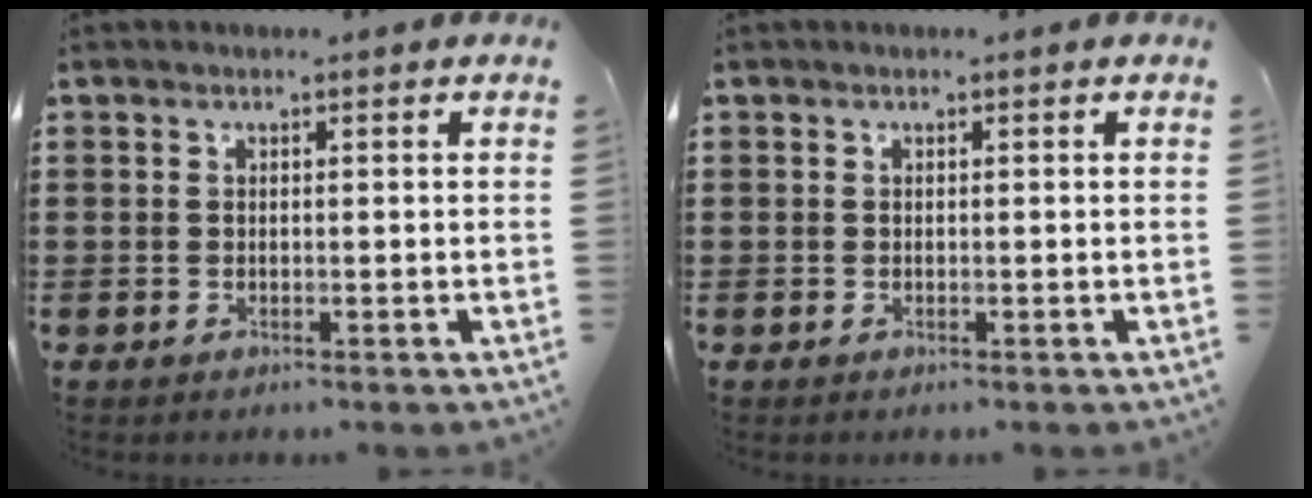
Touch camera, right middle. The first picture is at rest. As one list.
[{"total": 0.0}]